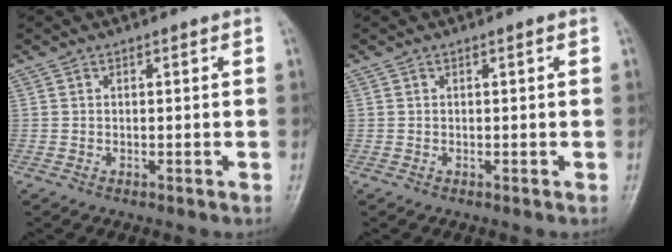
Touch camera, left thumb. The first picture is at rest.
{"total": 0.0}